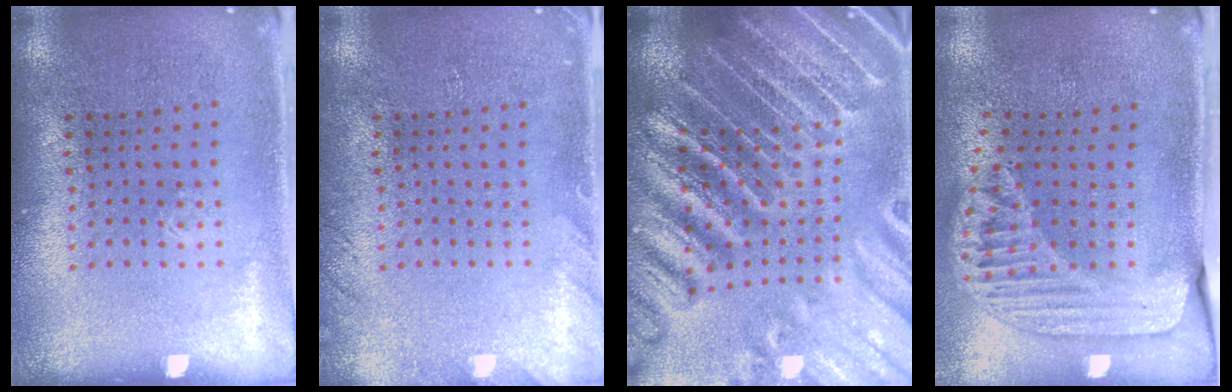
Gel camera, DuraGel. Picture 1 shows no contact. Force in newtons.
{"total": 1.4, "press": 1.4, "slide": 0.1}
{"total": 5.2, "press": 4.5, "slide": 2.5}
{"total": 1.7, "press": 1.5, "slide": 0.7}